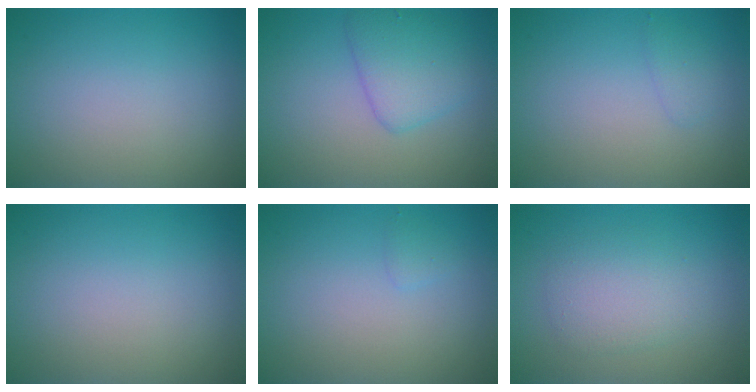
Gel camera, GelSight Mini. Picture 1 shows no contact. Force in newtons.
{"total": 3.5, "press": 3.5, "slide": 0.1}
{"total": 1.0, "press": 0.9, "slide": 0.1}
{"total": 0.0}
{"total": 0.7, "press": 0.7, "slide": 0.0}
{"total": 2.9, "press": 2.9, "slide": 0.1}